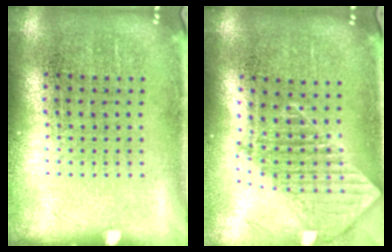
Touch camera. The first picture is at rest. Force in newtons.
{"total": 1.9, "press": 1.5, "slide": 1.2}